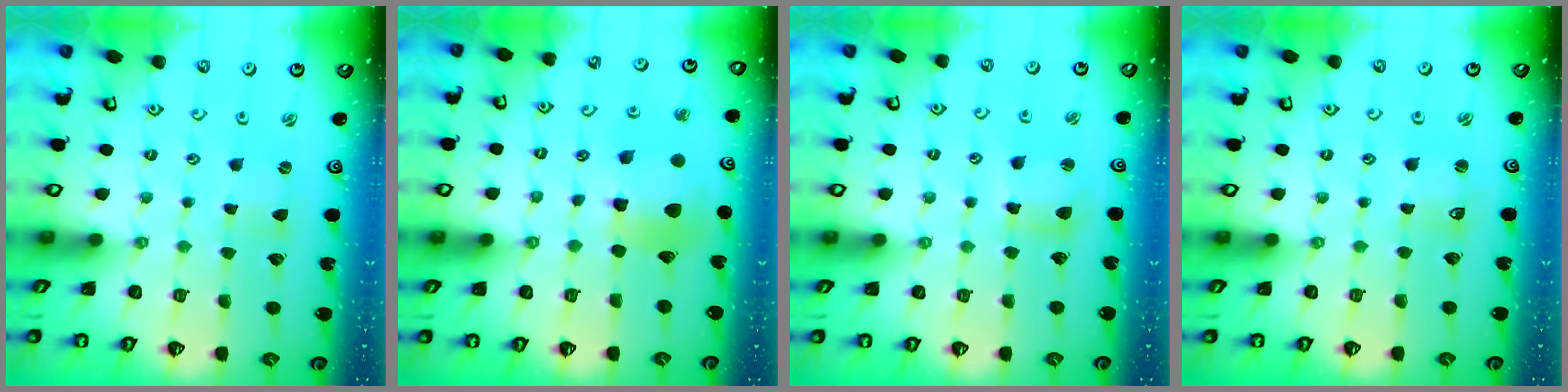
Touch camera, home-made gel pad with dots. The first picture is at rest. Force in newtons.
{"total": 11.2, "press": 11.1, "slide": 1.2}
{"total": 6.1, "press": 6.1, "slide": 0.7}
{"total": 1.5, "press": 1.5, "slide": 0.3}